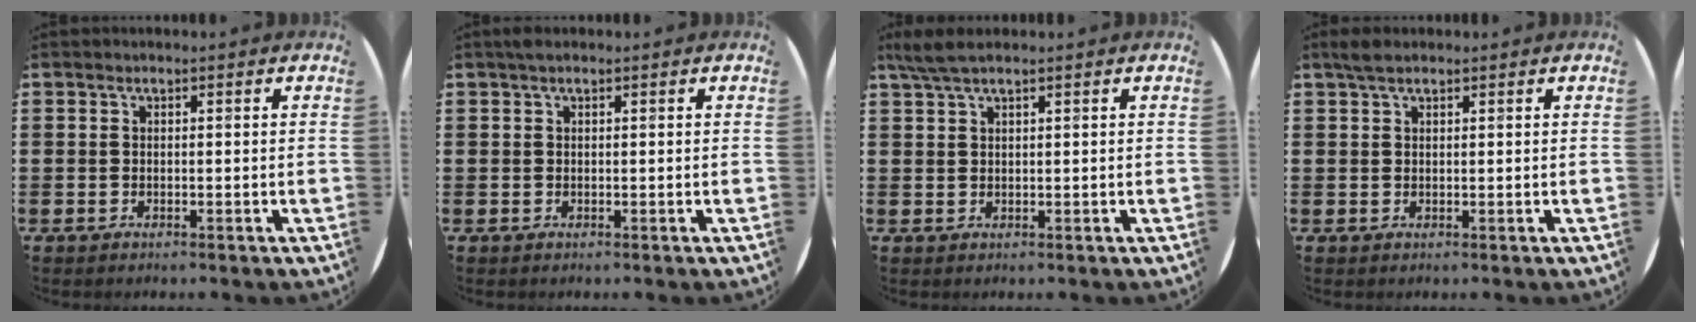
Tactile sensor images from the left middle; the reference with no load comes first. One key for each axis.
{"total": 0.6, "fx": 0.4, "fy": 0.1, "fz": 0.4, "tx": -0.009, "ty": 0.002, "tz": 0.008}
{"total": 2.8, "fx": 2.1, "fy": 0.3, "fz": 1.9, "tx": -0.041, "ty": 0.004, "tz": 0.037}
{"total": 1.9, "fx": 1.4, "fy": 0.6, "fz": 1.1, "tx": -0.024, "ty": 0.005, "tz": 0.026}